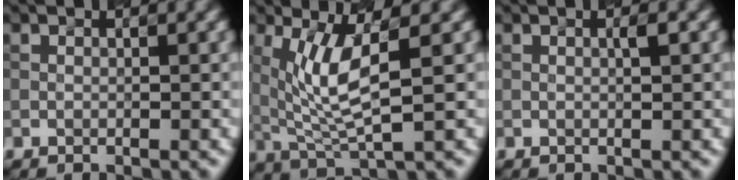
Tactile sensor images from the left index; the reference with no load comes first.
{"total": 5.1, "force": [1.0, 1.2, 4.8], "torque": [-0.112, -0.009, 0.038]}
{"total": 0.5, "force": [-0.1, -0.1, 0.5], "torque": [-0.012, 0.005, 0.005]}